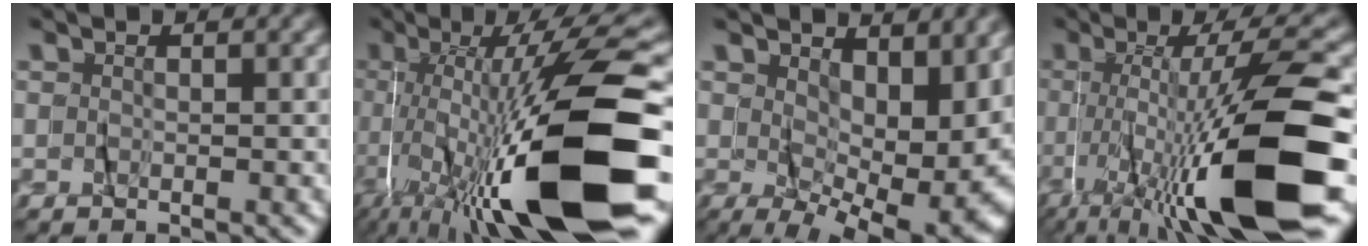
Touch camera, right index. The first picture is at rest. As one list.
[{"total": 14.0, "force": [-3.7, 1.2, 13.4], "torque": [-0.215, -0.004, -0.044]}, {"total": 6.6, "force": [0.1, 2.3, 6.2], "torque": [-0.088, -0.023, 0.005]}, {"total": 11.9, "force": [-3.7, 0.3, 11.3], "torque": [-0.175, -0.005, -0.048]}]